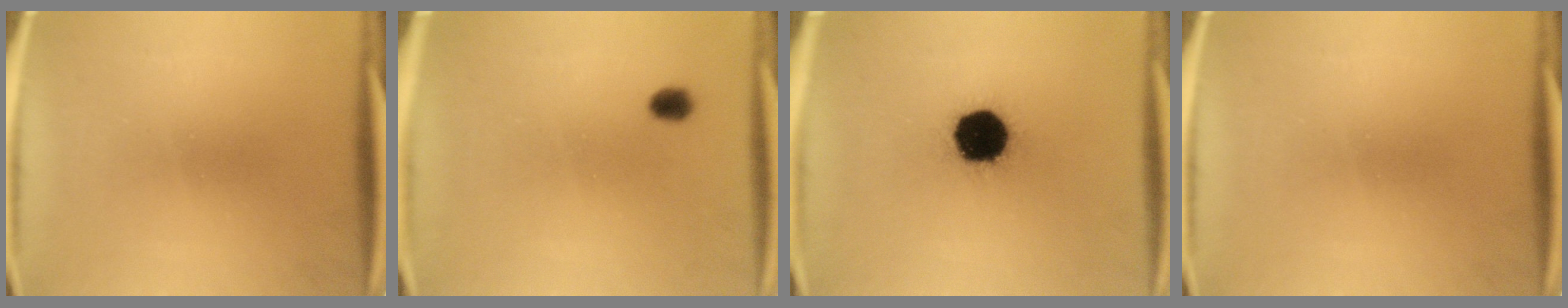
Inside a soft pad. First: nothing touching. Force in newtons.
{"total": 2.7}
{"total": 17.3}
{"total": 0.0}